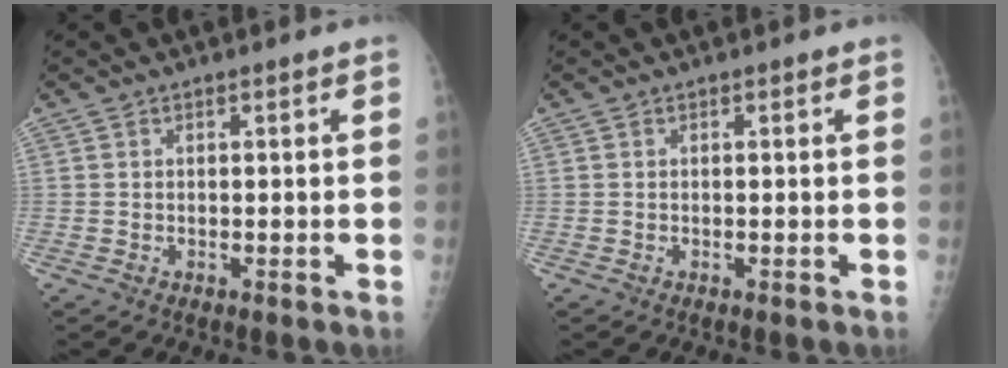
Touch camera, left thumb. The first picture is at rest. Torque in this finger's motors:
{"motor_torque": [-0.01, 0.03, -0.07, -0.06, 0.00]}